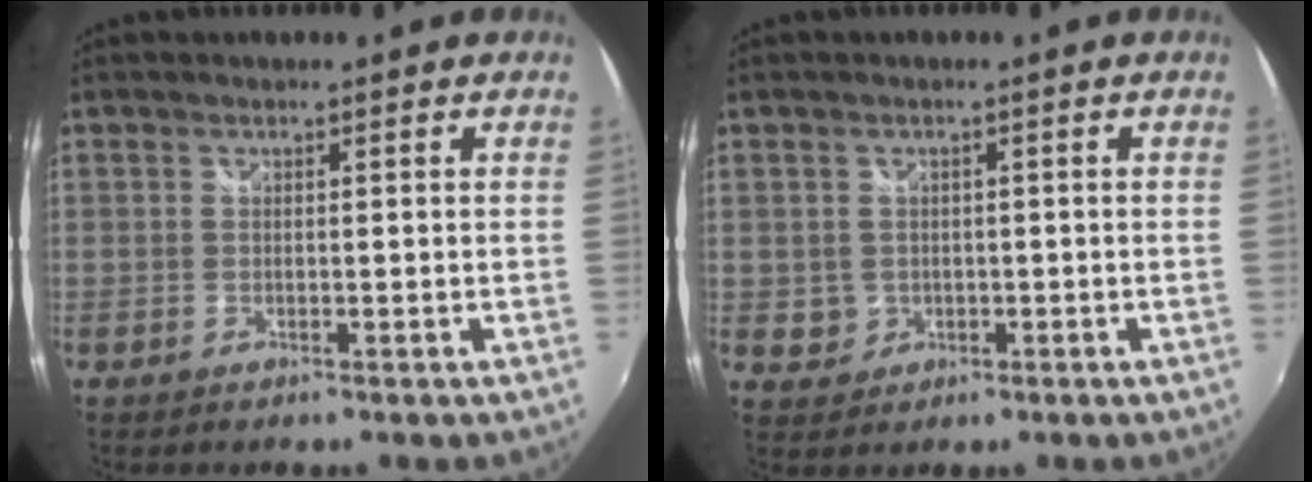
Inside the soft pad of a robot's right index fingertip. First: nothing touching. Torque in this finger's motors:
{"motor_torque": [-0.22, 0.17, -0.75, -0.17]}